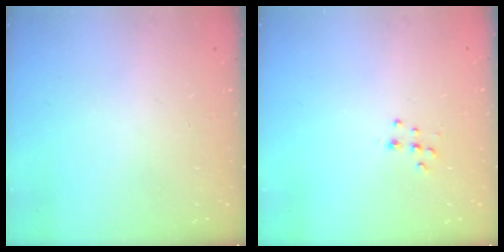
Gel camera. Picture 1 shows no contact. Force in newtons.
{"total": 6.8, "press": 6.8, "slide": 0.5}